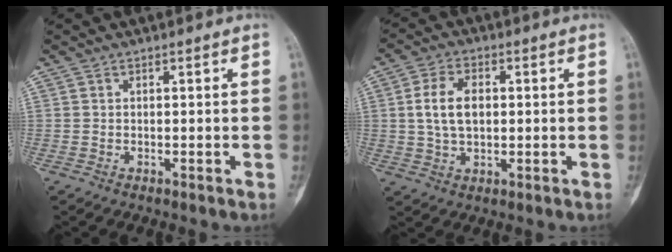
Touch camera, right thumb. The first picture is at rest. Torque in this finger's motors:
{"motor_torque": [0.33, 0.33, 0.61, -0.06, 0.23]}